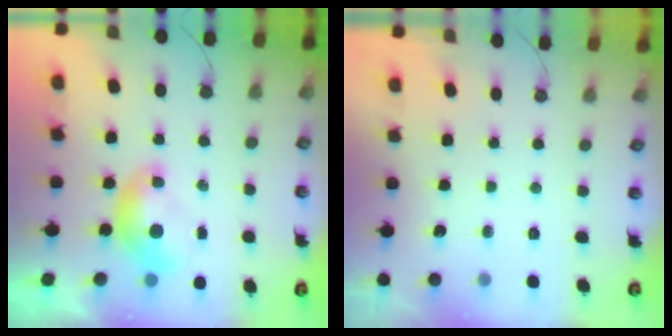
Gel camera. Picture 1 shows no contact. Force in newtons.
{"total": 0.0}